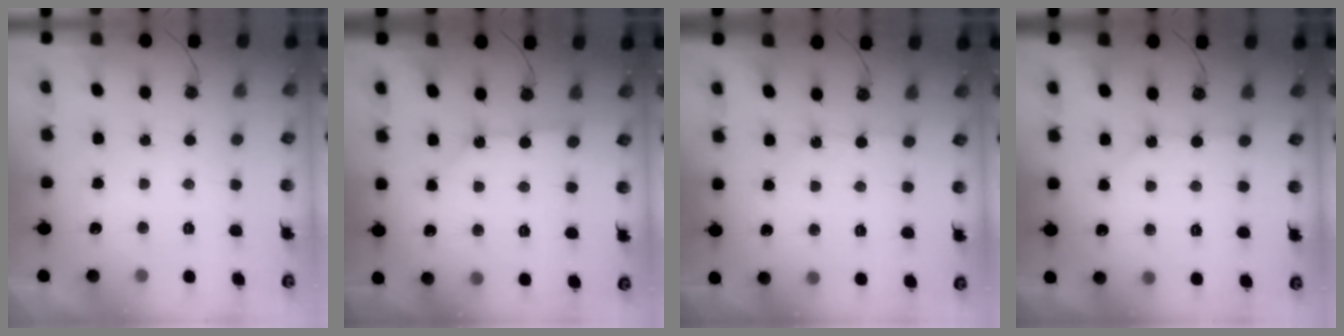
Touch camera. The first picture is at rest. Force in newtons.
{"total": 2.2, "press": 2.2, "slide": 0.4}
{"total": 2.9, "press": 2.9, "slide": 0.5}
{"total": 3.4, "press": 3.4, "slide": 0.5}